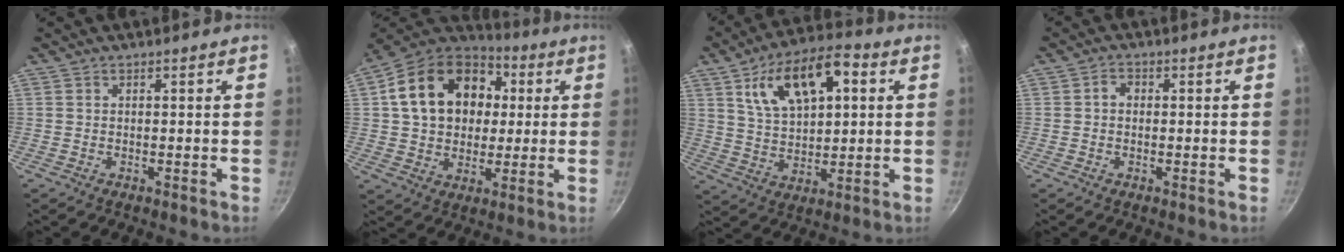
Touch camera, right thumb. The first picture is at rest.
{"total": 21.3, "force": [4.3, 16.1, 13.1], "torque": [-0.205, 0.027, 0.066]}
{"total": 16.7, "force": [5.7, 8.8, 13.1], "torque": [-0.193, 0.004, 0.099]}
{"total": 2.1, "force": [0.1, 1.7, 1.3], "torque": [-0.017, 0.007, -0.003]}